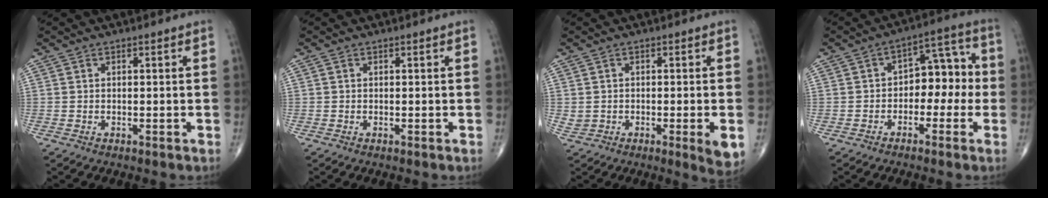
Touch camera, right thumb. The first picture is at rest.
{"total": 0.0}
{"total": 5.9, "force": [-1.0, 2.1, 5.4], "torque": [-0.077, -0.002, -0.011]}
{"total": 9.2, "force": [-1.2, 5.9, 6.9], "torque": [-0.054, 0.041, -0.031]}